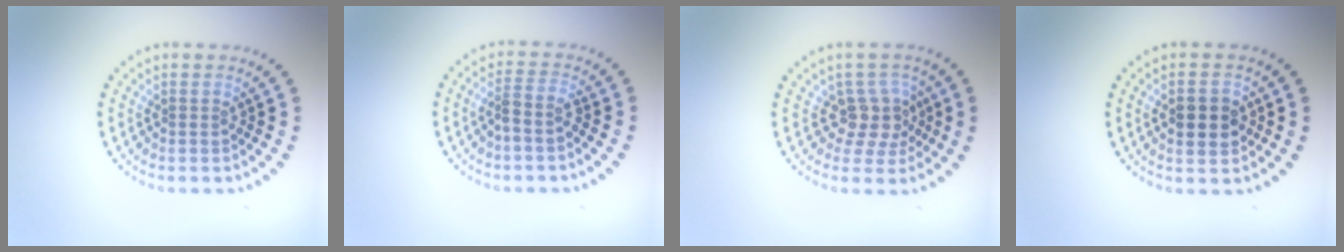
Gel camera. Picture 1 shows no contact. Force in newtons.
{"total": 2.0, "press": 1.5, "slide": 1.2}
{"total": 3.0, "press": 2.3, "slide": 1.8}
{"total": 3.6, "press": 3.6, "slide": 0.2}